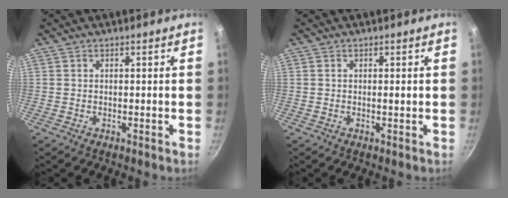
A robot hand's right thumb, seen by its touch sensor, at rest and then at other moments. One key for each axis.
{"total": 0.8, "fx": 0.1, "fy": 0.3, "fz": 0.8, "tx": -0.012, "ty": 0.001, "tz": 0.001}